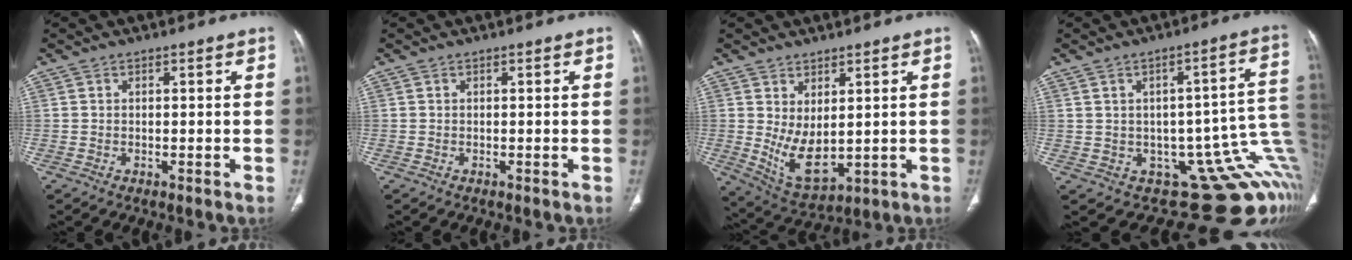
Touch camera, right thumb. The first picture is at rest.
{"total": 0.0}
{"total": 9.0, "force": [1.3, 4.8, 7.5], "torque": [-0.126, -0.027, 0.052]}
{"total": 18.6, "force": [-1.2, 8.4, 16.5], "torque": [-0.171, 0.017, 0.007]}